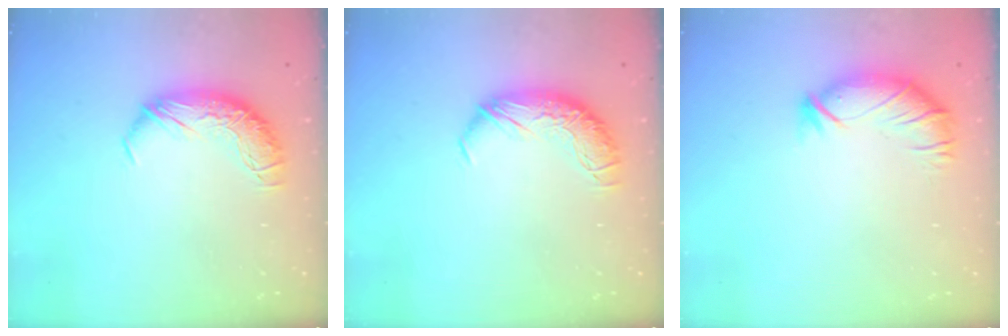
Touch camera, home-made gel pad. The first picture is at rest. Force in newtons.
{"total": 0.0}
{"total": 2.9, "press": 2.3, "slide": 1.6}